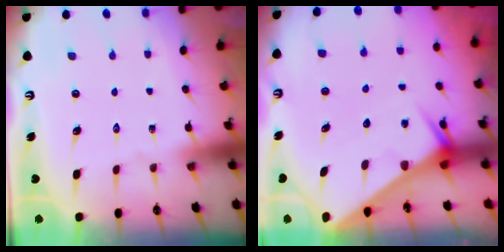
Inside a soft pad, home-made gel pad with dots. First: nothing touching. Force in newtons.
{"total": 4.4, "press": 4.4, "slide": 0.4}